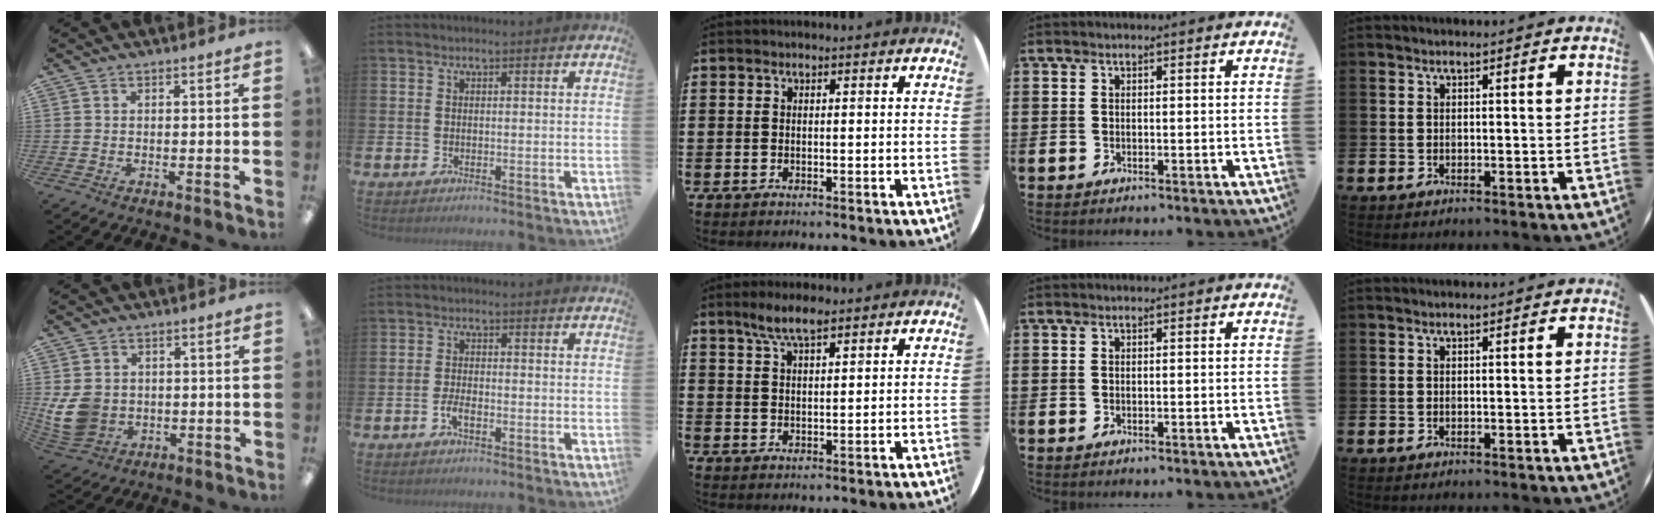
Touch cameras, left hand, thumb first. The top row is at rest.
{"thumb": {"total": 9.1, "force": [0.2, 7.7, 4.8], "torque": [-0.107, 0.011, 0.008]}, "index": {"total": 2.1, "force": [-1.0, 0.9, 1.7], "torque": [-0.033, 0.001, -0.018]}, "middle": {"total": 4.9, "force": [3.7, 1.2, 3.0], "torque": [-0.065, 0.001, 0.065]}}